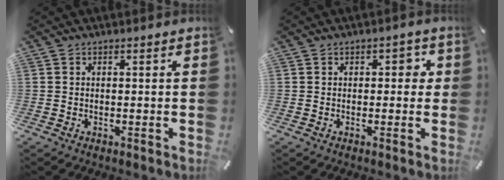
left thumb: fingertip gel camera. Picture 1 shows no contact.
{"total": 2.1, "force": [0.1, 1.5, 1.4], "torque": [-0.013, 0.004, -0.006]}